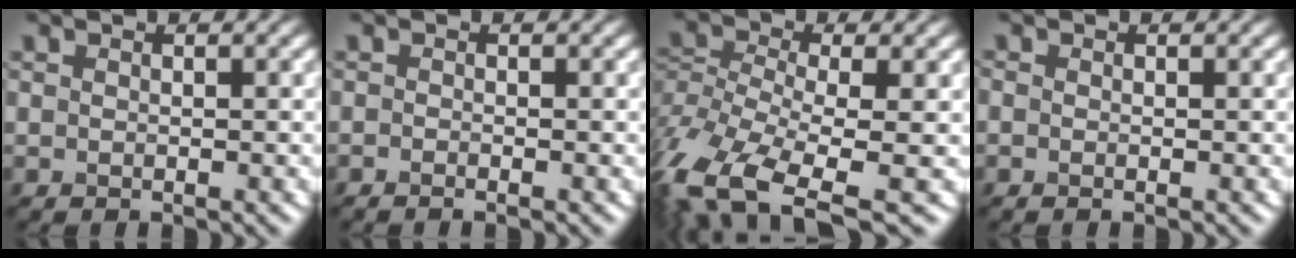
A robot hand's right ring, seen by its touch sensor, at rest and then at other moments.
{"total": 0.6, "force": [-0.5, 0.0, 0.3], "torque": [-0.005, -0.004, -0.009]}
{"total": 11.4, "force": [-6.0, 5.2, 8.2], "torque": [-0.201, -0.007, -0.096]}
{"total": 0.0}